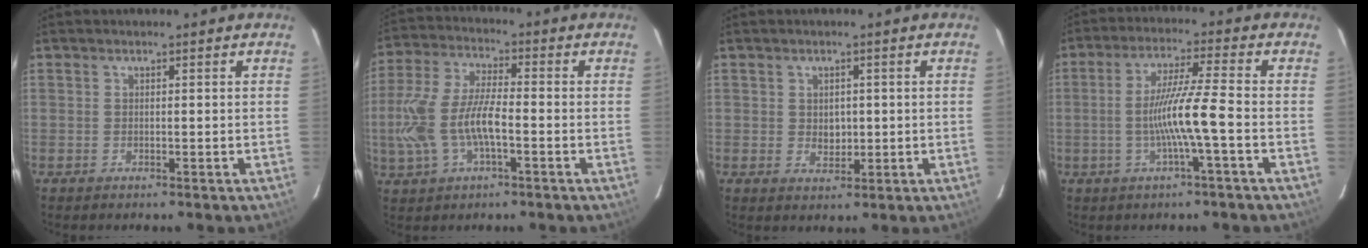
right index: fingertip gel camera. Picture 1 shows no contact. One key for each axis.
{"total": 12.2, "fx": -2.4, "fy": 4.6, "fz": 11.1, "tx": -0.241, "ty": -0.001, "tz": -0.044}
{"total": 3.2, "fx": 0.1, "fy": 2.7, "fz": 1.7, "tx": -0.025, "ty": 0.001, "tz": 0.005}
{"total": 8.7, "fx": -2.5, "fy": -1.2, "fz": 8.2, "tx": -0.158, "ty": -0.003, "tz": -0.043}